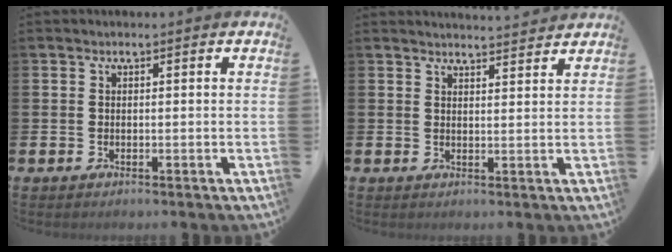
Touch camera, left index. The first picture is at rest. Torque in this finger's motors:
{"motor_torque": [0.92, -1.22, 0.06, 0.05]}